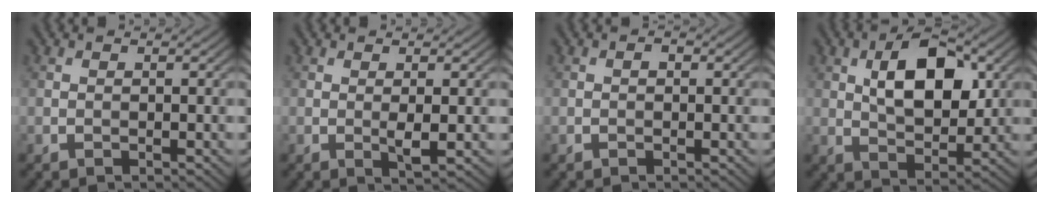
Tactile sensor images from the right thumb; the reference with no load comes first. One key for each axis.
{"total": 2.1, "fx": 0.0, "fy": 0.3, "fz": 2.0, "tx": -0.041, "ty": -0.002, "tz": 0.001}
{"total": 0.7, "fx": 0.0, "fy": 0.5, "fz": 0.5, "tx": -0.006, "ty": 0.000, "tz": -0.003}
{"total": 10.0, "fx": 2.7, "fy": 5.3, "fz": 8.0, "tx": -0.136, "ty": 0.007, "tz": 0.043}